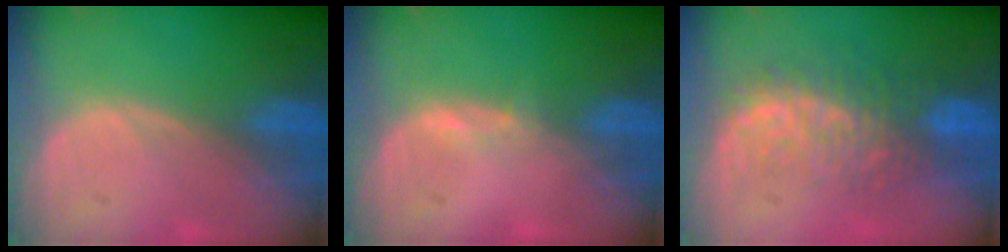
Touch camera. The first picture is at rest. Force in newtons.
{"total": 1.0, "press": 0.8, "slide": 0.5}
{"total": 8.1, "press": 7.8, "slide": 2.2}